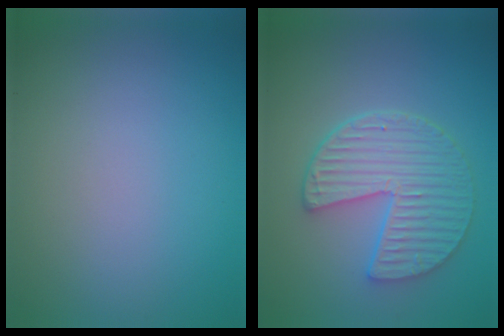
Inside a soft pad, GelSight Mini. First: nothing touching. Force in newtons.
{"total": 5.2, "press": 4.4, "slide": 2.8}